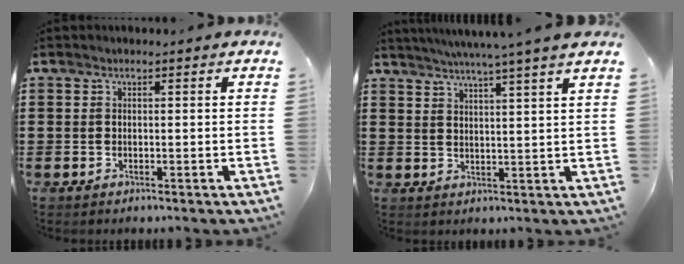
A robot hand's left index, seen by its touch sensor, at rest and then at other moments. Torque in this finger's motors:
{"motor_torque": [1.23, -0.90, 0.44, 0.13]}